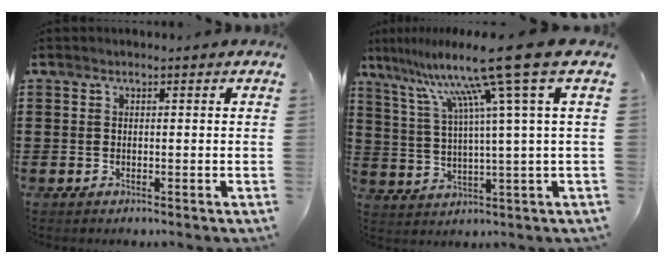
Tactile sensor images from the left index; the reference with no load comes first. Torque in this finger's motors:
{"motor_torque": [2.14, 0.00, 0.93, 0.21]}